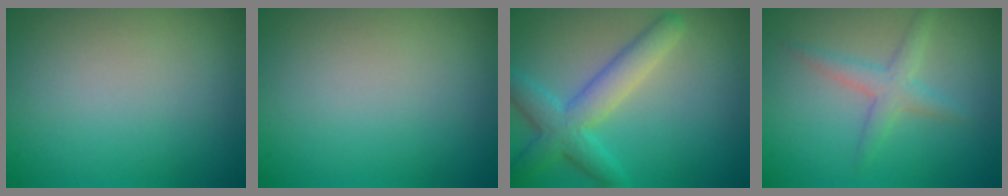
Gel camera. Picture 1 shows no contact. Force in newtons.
{"total": 0.0}
{"total": 4.5, "press": 4.5, "slide": 0.3}
{"total": 2.4, "press": 2.4, "slide": 0.0}